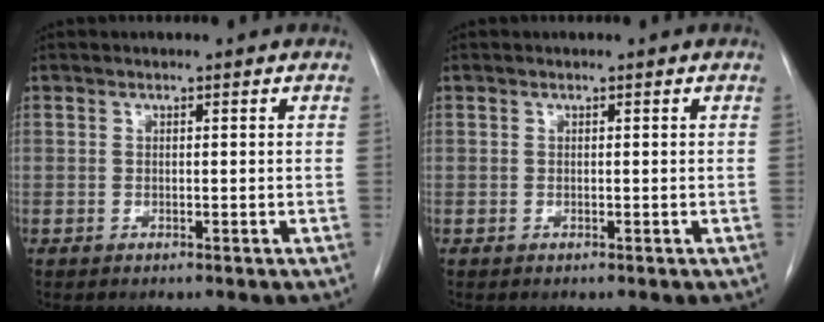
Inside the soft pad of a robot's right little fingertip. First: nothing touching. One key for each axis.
{"total": 0.0}